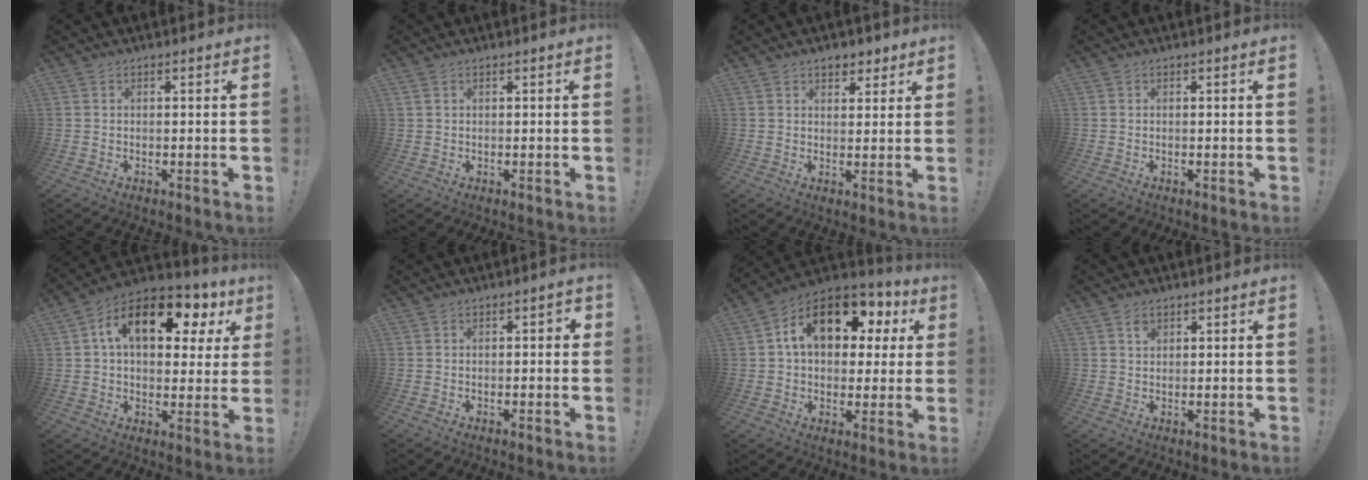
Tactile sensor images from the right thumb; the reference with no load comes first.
{"total": 1.2, "force": [0.9, 0.6, 0.6], "torque": [-0.012, 0.001, 0.017]}
{"total": 4.2, "force": [2.8, 2.8, 1.4], "torque": [-0.003, -0.014, 0.047]}
{"total": 0.0}
{"total": 17.2, "force": [6.7, 9.1, 13.0], "torque": [-0.209, -0.013, 0.111]}
{"total": 1.6, "force": [-0.6, 0.9, 1.1], "torque": [-0.010, 0.005, -0.013]}
{"total": 17.4, "force": [6.6, 10.6, 12.2], "torque": [-0.198, -0.012, 0.113]}
{"total": 2.0, "force": [1.4, 1.2, 0.7], "torque": [0.007, -0.012, 0.021]}